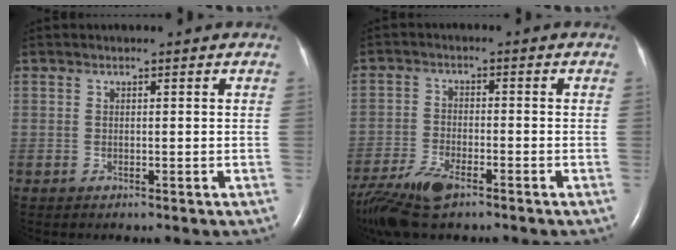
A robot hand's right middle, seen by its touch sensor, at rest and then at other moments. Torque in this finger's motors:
{"motor_torque": [0.10, -0.12, 0.10, 0.05]}